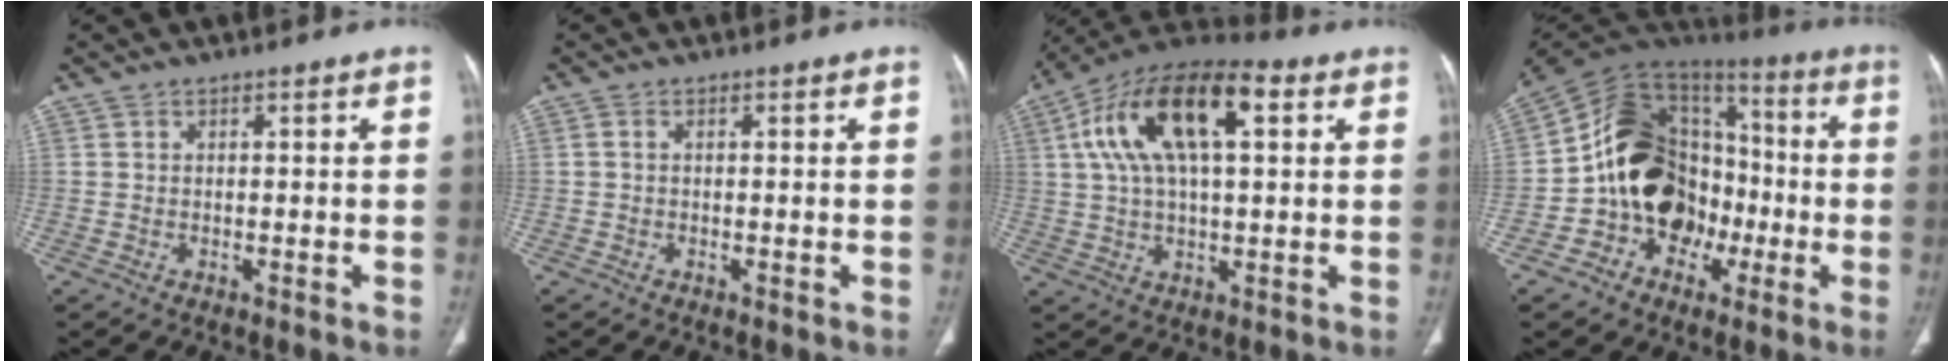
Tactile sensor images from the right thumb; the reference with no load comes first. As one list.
[{"total": 0.6, "force": [0.0, 0.3, 0.6], "torque": [-0.012, 0.000, -0.002]}, {"total": 19.2, "force": [5.6, 8.7, 16.2], "torque": [-0.288, 0.023, 0.088]}, {"total": 20.4, "force": [-4.6, 15.7, 12.1], "torque": [-0.156, 0.064, -0.077]}]